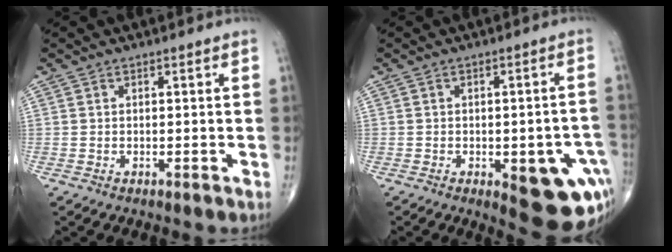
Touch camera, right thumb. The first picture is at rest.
{"total": 14.7, "force": [-4.9, 6.2, 12.5], "torque": [-0.105, 0.019, -0.040]}